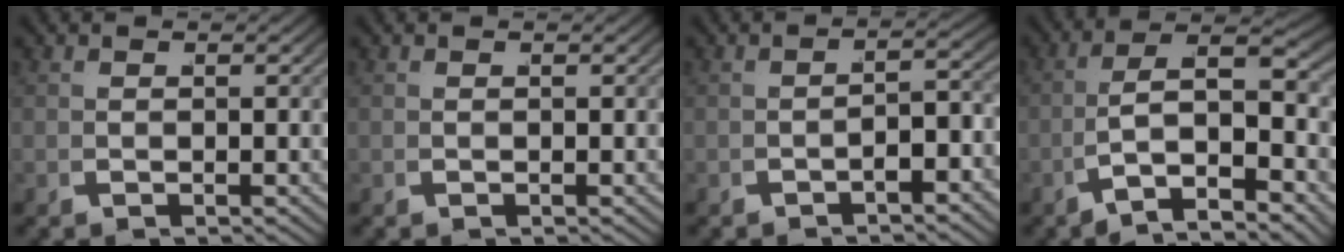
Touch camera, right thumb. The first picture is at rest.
{"total": 0.0}
{"total": 2.2, "force": [-1.4, 0.7, 1.5], "torque": [-0.017, 0.005, -0.022]}
{"total": 9.3, "force": [-1.4, 5.4, 7.5], "torque": [-0.150, -0.030, -0.012]}